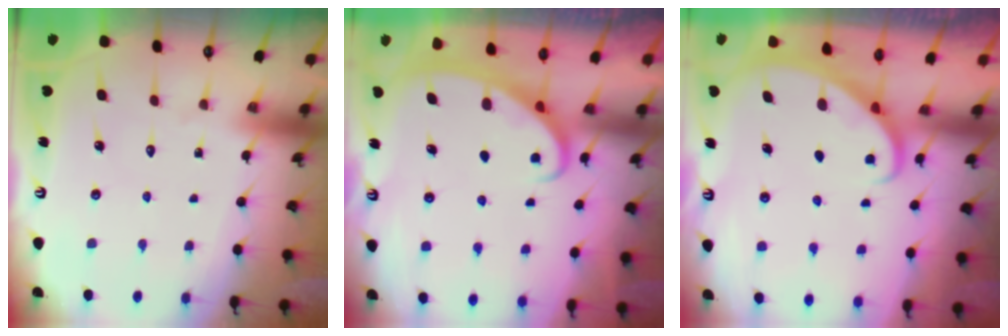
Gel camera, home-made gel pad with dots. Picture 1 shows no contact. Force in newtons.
{"total": 2.6, "press": 2.6, "slide": 0.4}
{"total": 2.7, "press": 2.7, "slide": 0.1}